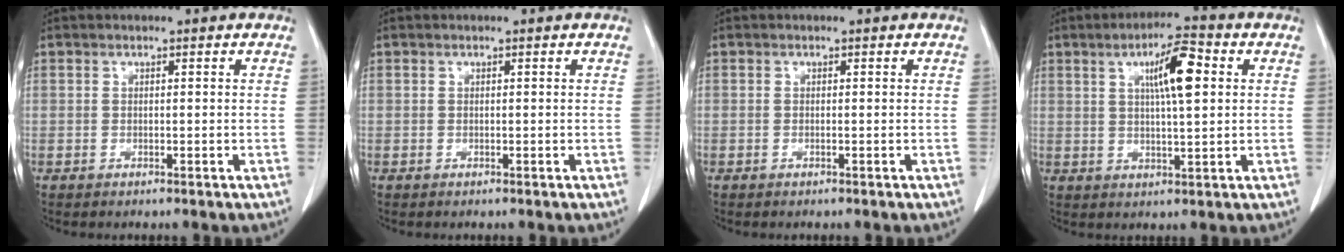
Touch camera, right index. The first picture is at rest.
{"total": 0.0}
{"total": 0.0}
{"total": 8.0, "force": [2.3, 1.1, 7.5], "torque": [-0.127, 0.011, 0.038]}